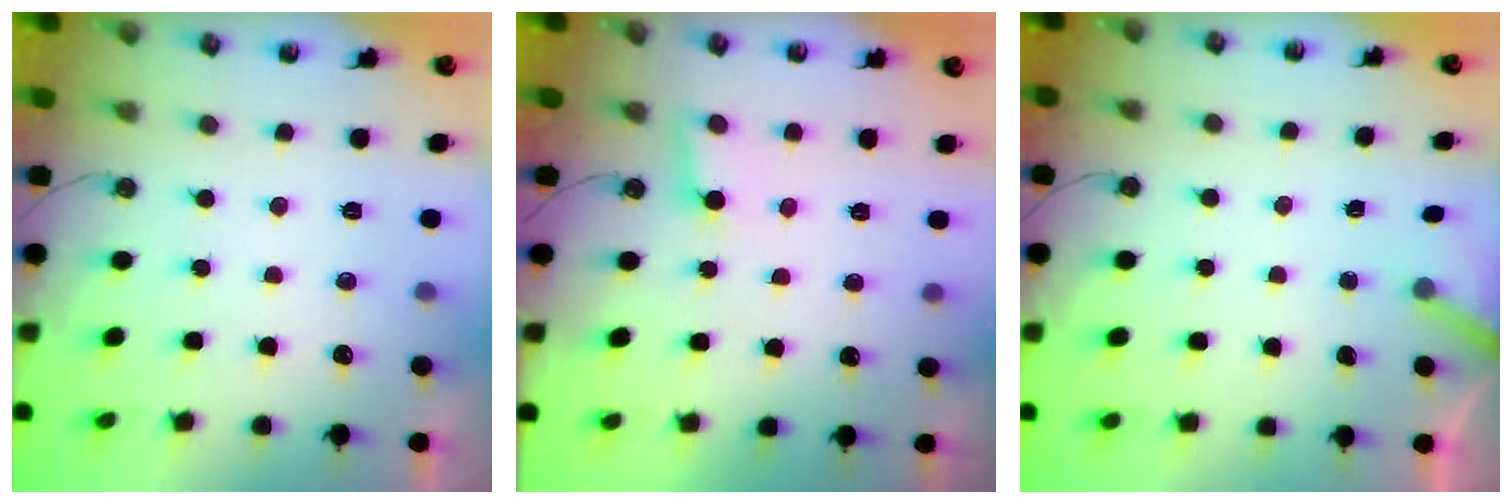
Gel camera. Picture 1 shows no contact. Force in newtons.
{"total": 4.1, "press": 4.1, "slide": 0.3}
{"total": 3.1, "press": 3.1, "slide": 0.2}